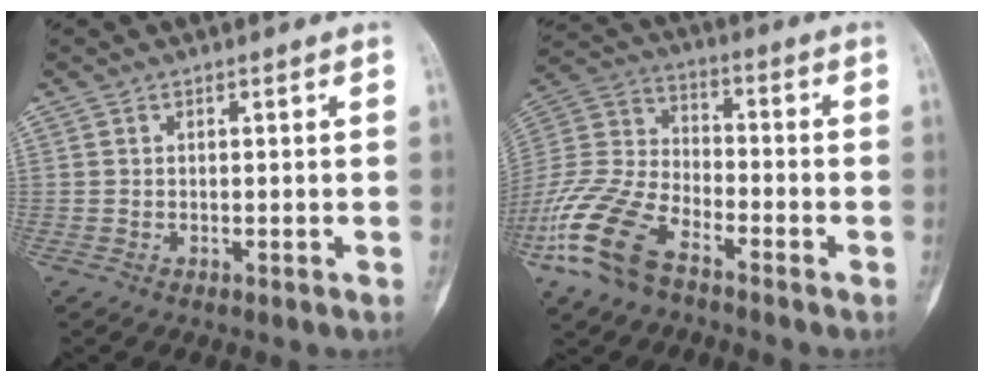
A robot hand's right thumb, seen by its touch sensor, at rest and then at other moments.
{"total": 16.3, "force": [-9.5, 8.5, 10.1], "torque": [-0.216, 0.041, -0.195]}